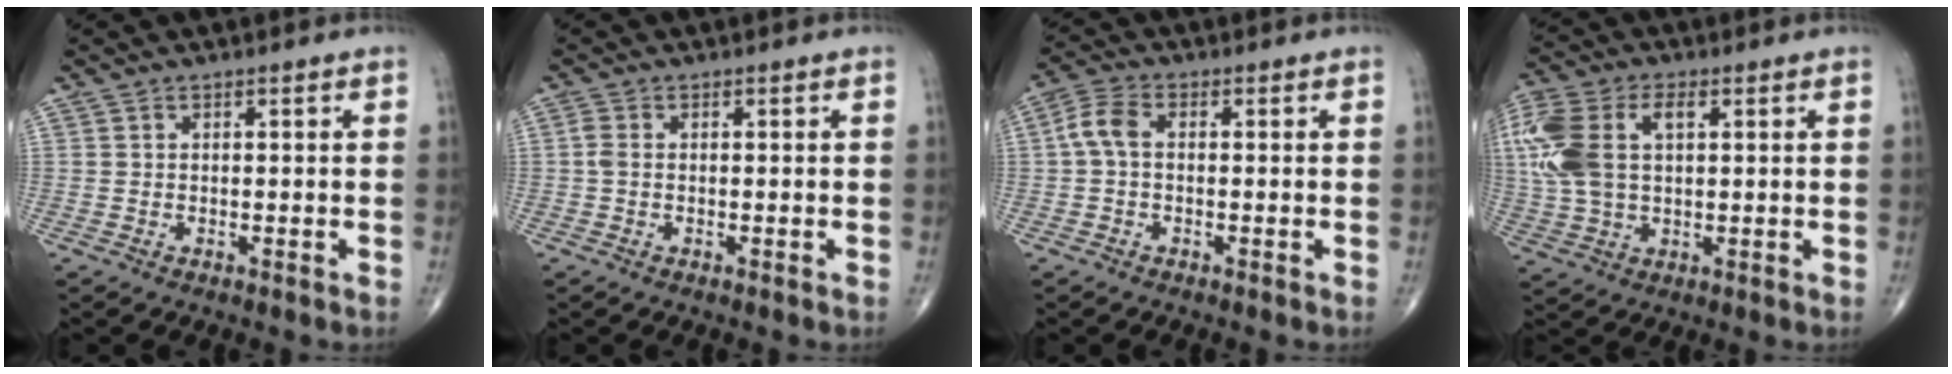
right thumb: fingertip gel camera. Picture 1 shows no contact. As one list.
[{"total": 1.4, "force": [-0.1, 0.7, 1.2], "torque": [-0.030, 0.000, -0.003]}, {"total": 4.6, "force": [0.0, 2.7, 3.8], "torque": [-0.082, 0.014, -0.009]}, {"total": 16.7, "force": [3.8, 9.9, 12.9], "torque": [-0.316, 0.016, 0.069]}]